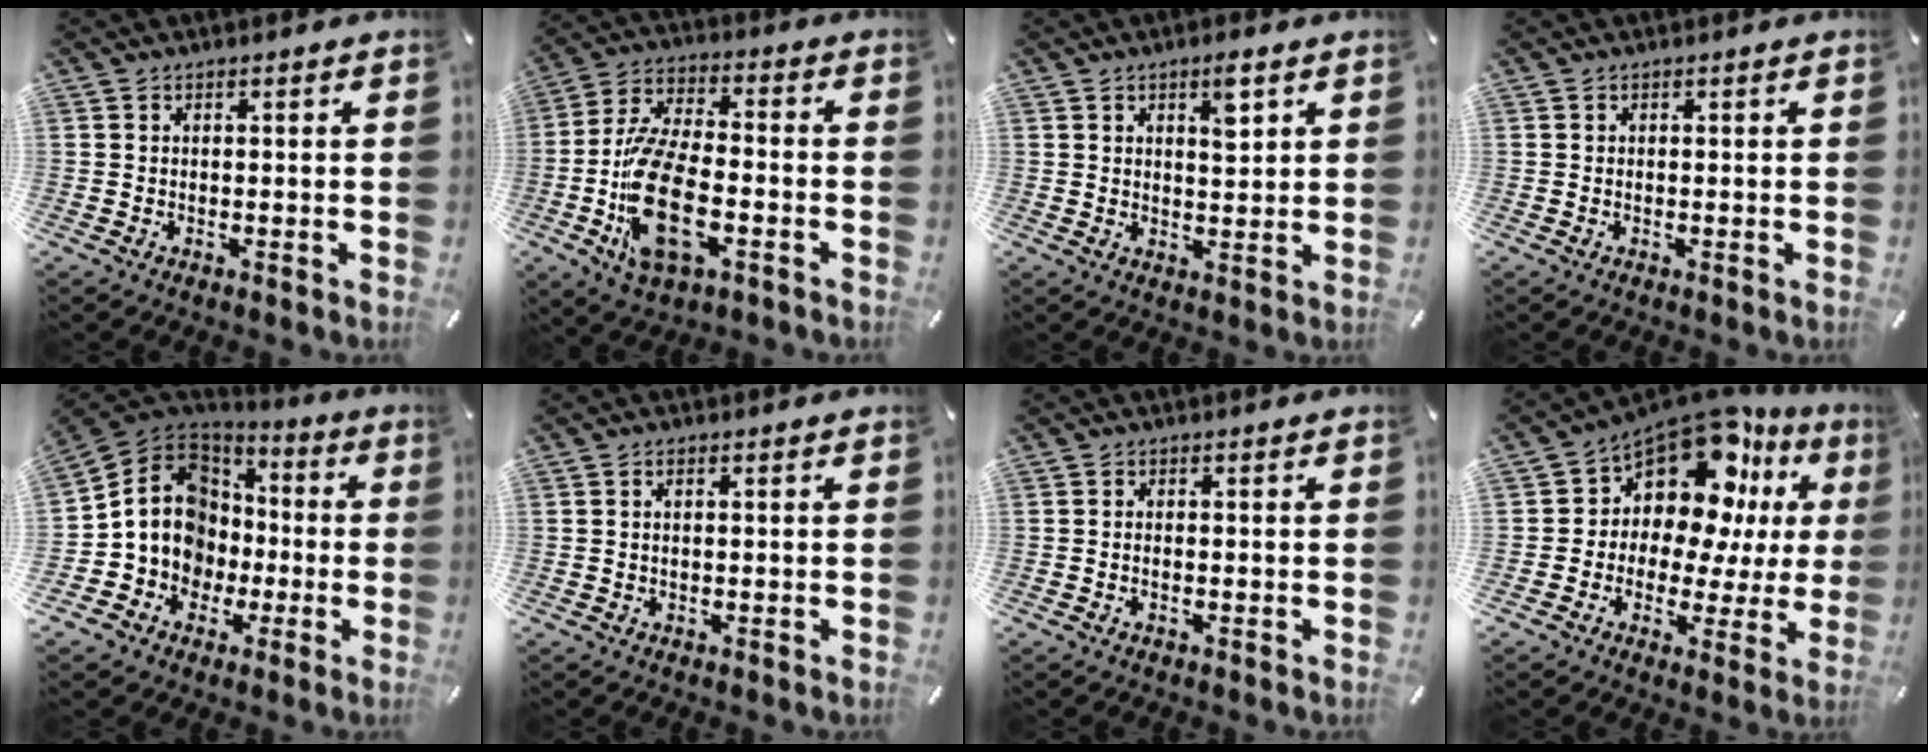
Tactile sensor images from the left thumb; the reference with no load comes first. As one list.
[{"total": 16.5, "force": [-4.9, 8.5, 13.3], "torque": [-0.286, 0.002, -0.085]}, {"total": 5.2, "force": [2.6, 2.0, 4.1], "torque": [-0.055, -0.009, 0.037]}, {"total": 0.0}, {"total": 13.9, "force": [-1.0, 12.7, 5.5], "torque": [-0.128, 0.006, -0.010]}, {"total": 1.2, "force": [0.3, 0.5, 1.1], "torque": [-0.022, 0.003, 0.003]}, {"total": 1.1, "force": [-0.3, 0.4, 1.0], "torque": [-0.019, -0.001, -0.005]}, {"total": 13.0, "force": [8.2, 7.6, 6.5], "torque": [-0.120, -0.090, 0.144]}]